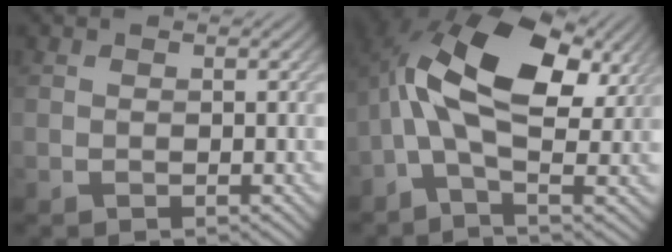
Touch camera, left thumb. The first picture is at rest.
{"total": 13.0, "force": [2.1, 6.3, 11.2], "torque": [-0.218, 0.004, 0.027]}